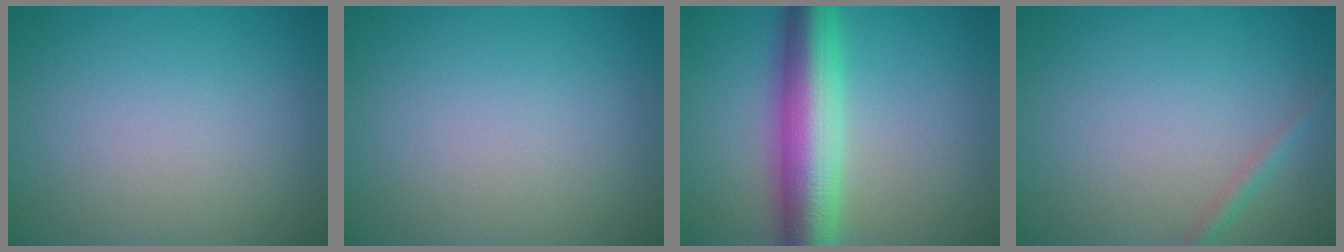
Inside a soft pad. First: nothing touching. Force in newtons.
{"total": 0.0}
{"total": 8.8, "press": 8.8, "slide": 0.2}
{"total": 1.2, "press": 1.2, "slide": 0.0}